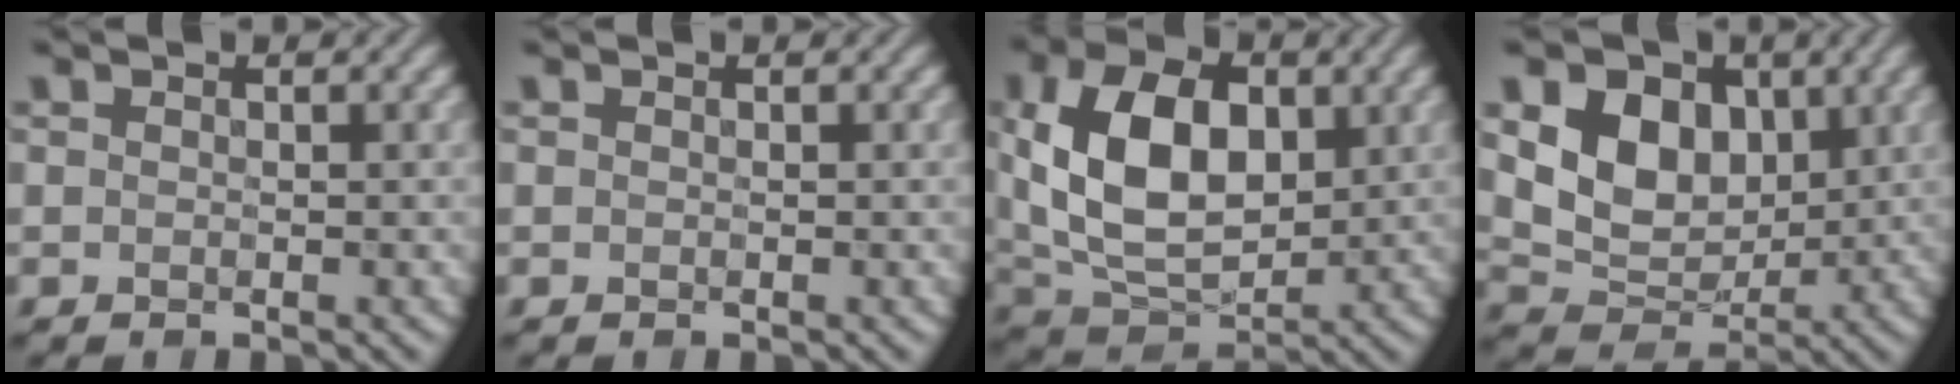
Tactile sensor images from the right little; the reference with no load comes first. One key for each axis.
{"total": 0.0}
{"total": 11.3, "fx": 1.6, "fy": 7.4, "fz": 8.5, "tx": -0.180, "ty": 0.006, "tz": 0.026}
{"total": 7.1, "fx": 1.6, "fy": 5.3, "fz": 4.5, "tx": -0.085, "ty": -0.009, "tz": 0.022}